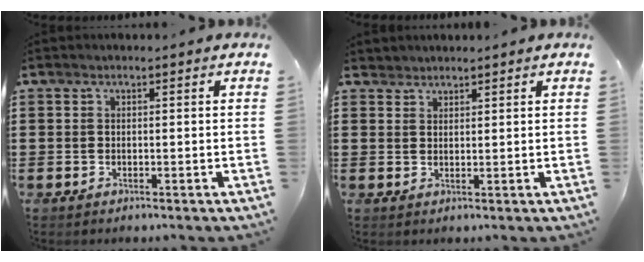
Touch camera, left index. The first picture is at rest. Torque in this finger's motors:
{"motor_torque": [0.08, 0.05, -0.02, -0.01]}